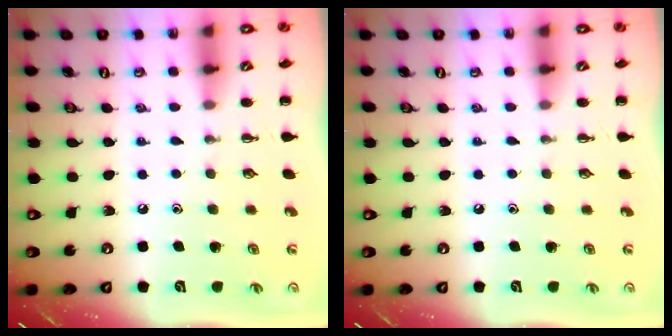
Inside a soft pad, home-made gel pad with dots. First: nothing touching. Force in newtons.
{"total": 0.0}